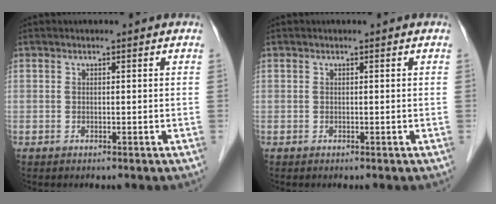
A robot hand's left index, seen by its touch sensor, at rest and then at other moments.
{"total": 0.0}